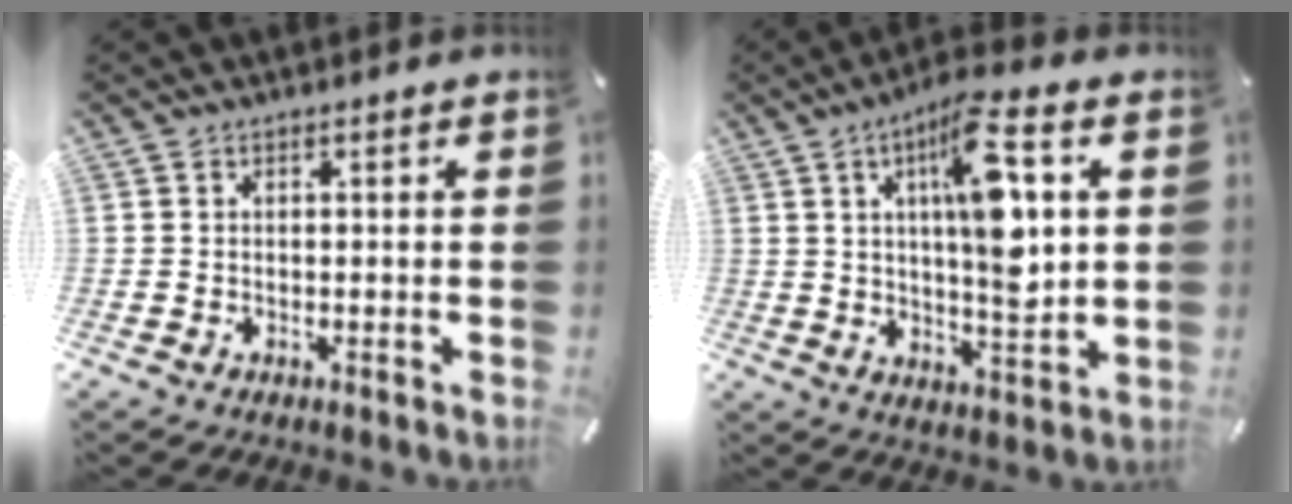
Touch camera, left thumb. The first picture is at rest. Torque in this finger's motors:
{"motor_torque": [2.54, 2.47, 1.49, -1.28, 0.57]}